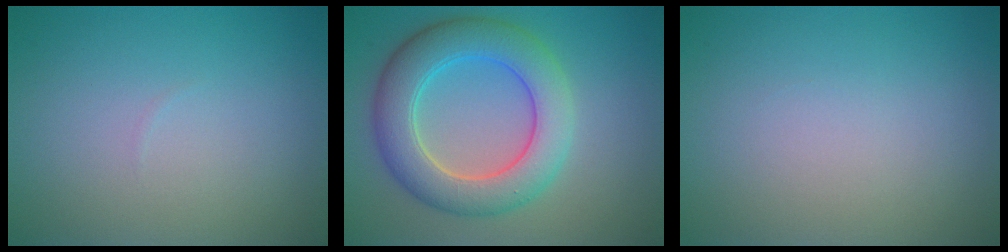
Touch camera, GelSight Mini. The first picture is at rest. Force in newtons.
{"total": 7.1, "press": 7.1, "slide": 0.1}
{"total": 0.0}